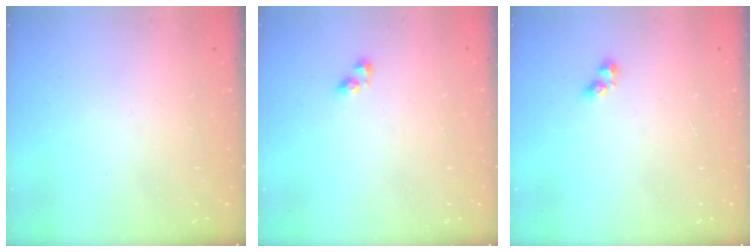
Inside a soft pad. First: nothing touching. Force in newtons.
{"total": 3.7, "press": 3.7, "slide": 0.7}
{"total": 3.5, "press": 3.3, "slide": 1.1}